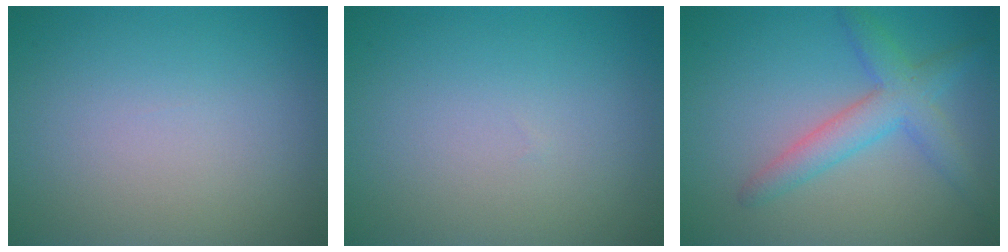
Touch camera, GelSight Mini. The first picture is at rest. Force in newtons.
{"total": 0.0}
{"total": 3.9, "press": 3.9, "slide": 0.1}